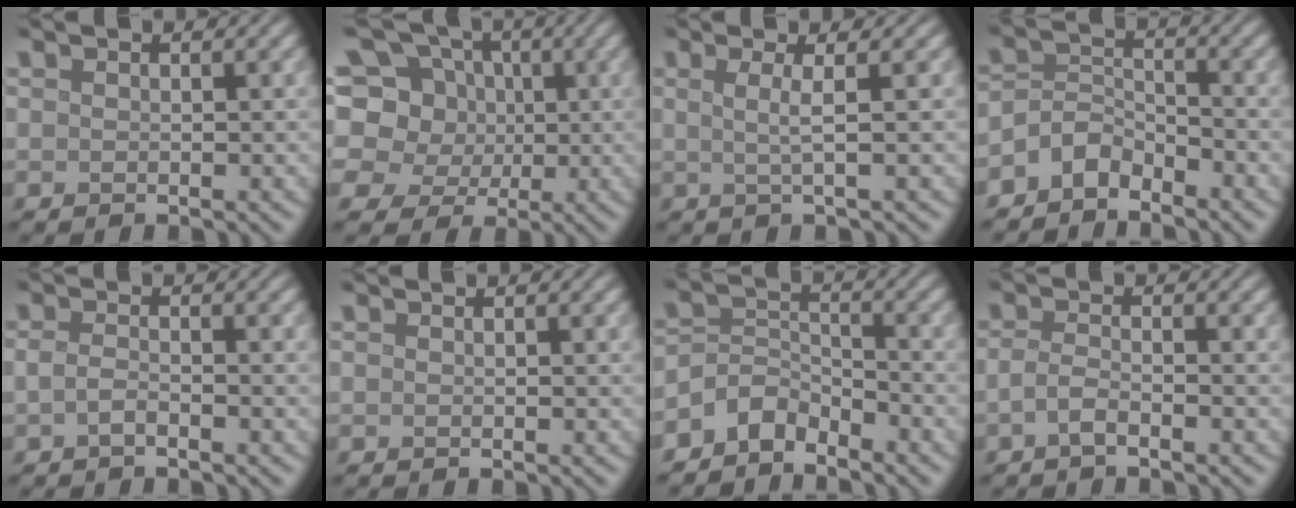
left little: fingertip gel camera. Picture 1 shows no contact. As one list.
[{"total": 12.2, "force": [4.4, 9.9, 5.5], "torque": [-0.128, 0.046, 0.050]}, {"total": 2.4, "force": [0.3, 0.5, 2.4], "torque": [-0.046, 0.003, -0.002]}, {"total": 3.2, "force": [-2.6, 1.5, 1.0], "torque": [-0.018, 0.010, -0.061]}, {"total": 1.3, "force": [-0.7, 0.3, 1.0], "torque": [-0.023, 0.000, -0.019]}, {"total": 0.0}, {"total": 3.4, "force": [-2.9, 1.6, 1.0], "torque": [-0.015, 0.008, -0.066]}, {"total": 1.8, "force": [-1.1, 0.4, 1.4], "torque": [-0.030, 0.000, -0.029]}]